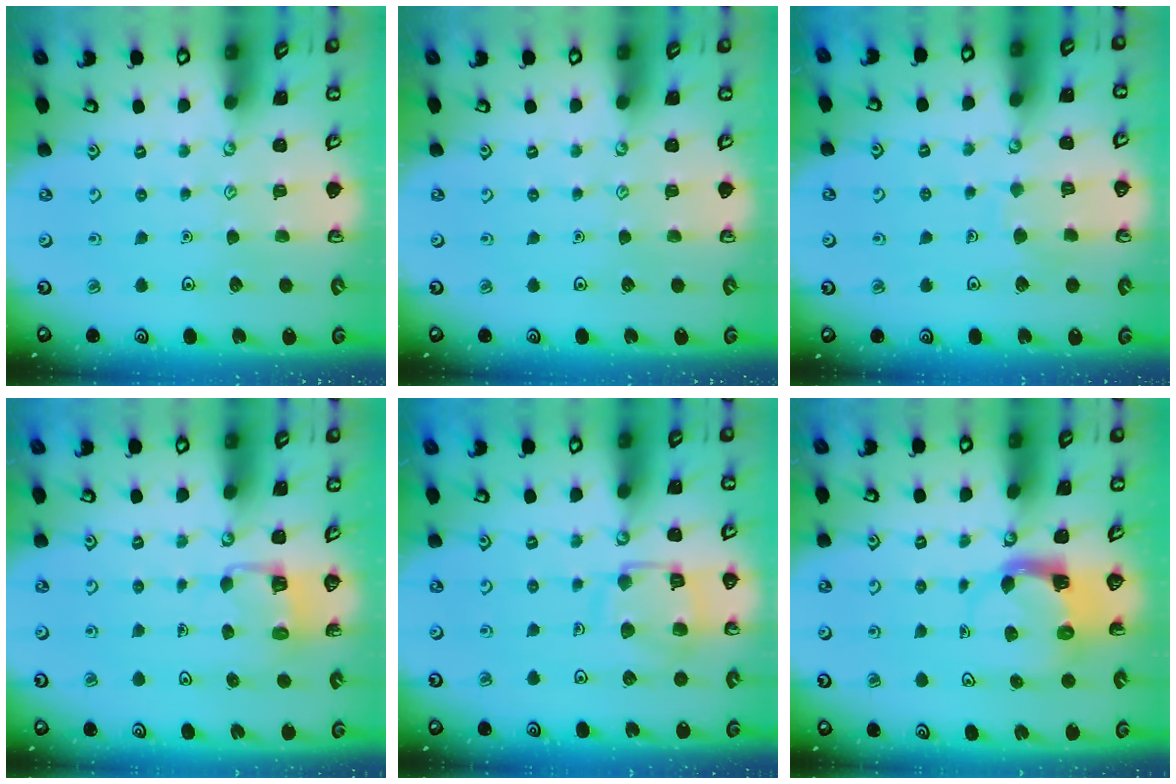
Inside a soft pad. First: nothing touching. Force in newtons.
{"total": 0.0}
{"total": 6.1, "press": 6.1, "slide": 0.2}
{"total": 3.4, "press": 3.4, "slide": 0.2}
{"total": 12.8, "press": 12.7, "slide": 1.3}
{"total": 3.9, "press": 3.8, "slide": 0.6}